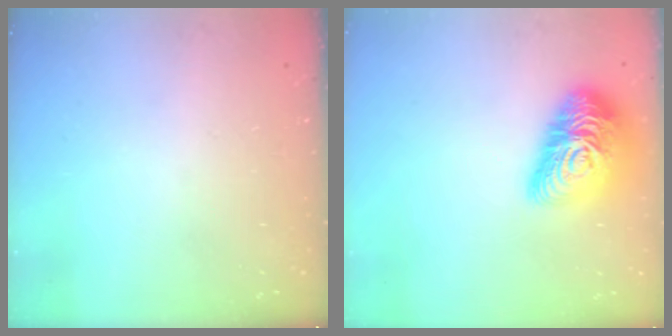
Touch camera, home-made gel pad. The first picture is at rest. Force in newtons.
{"total": 19.5, "press": 19.5, "slide": 1.0}